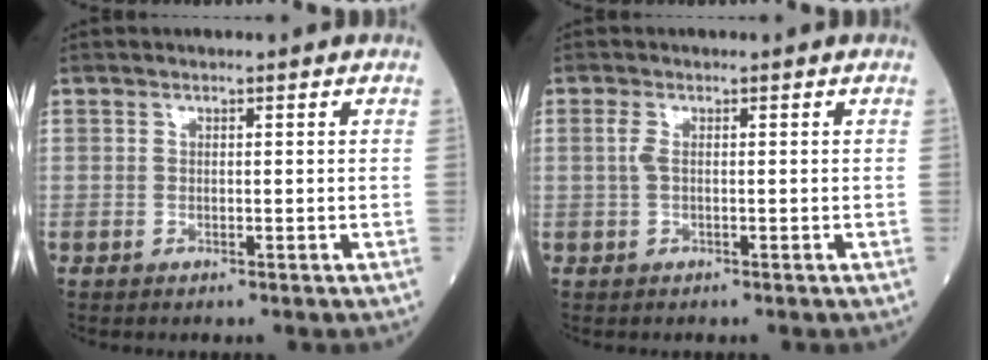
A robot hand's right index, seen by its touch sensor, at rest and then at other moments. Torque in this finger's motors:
{"motor_torque": [0.28, 0.01, 0.20, 0.05]}